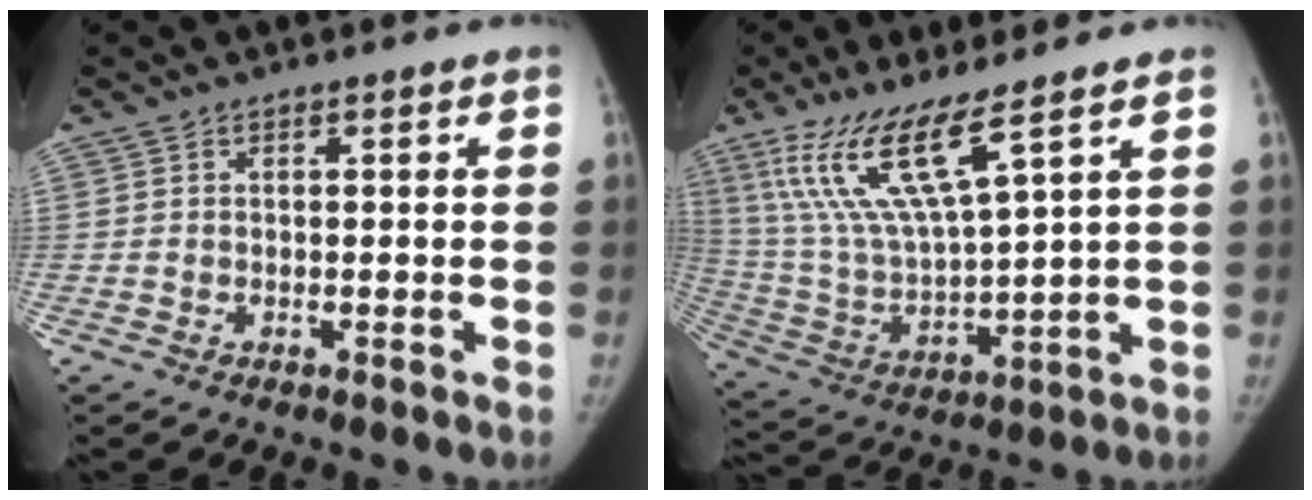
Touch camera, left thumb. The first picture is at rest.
{"total": 15.0, "force": [8.8, 2.5, 11.9], "torque": [-0.254, -0.046, 0.188]}